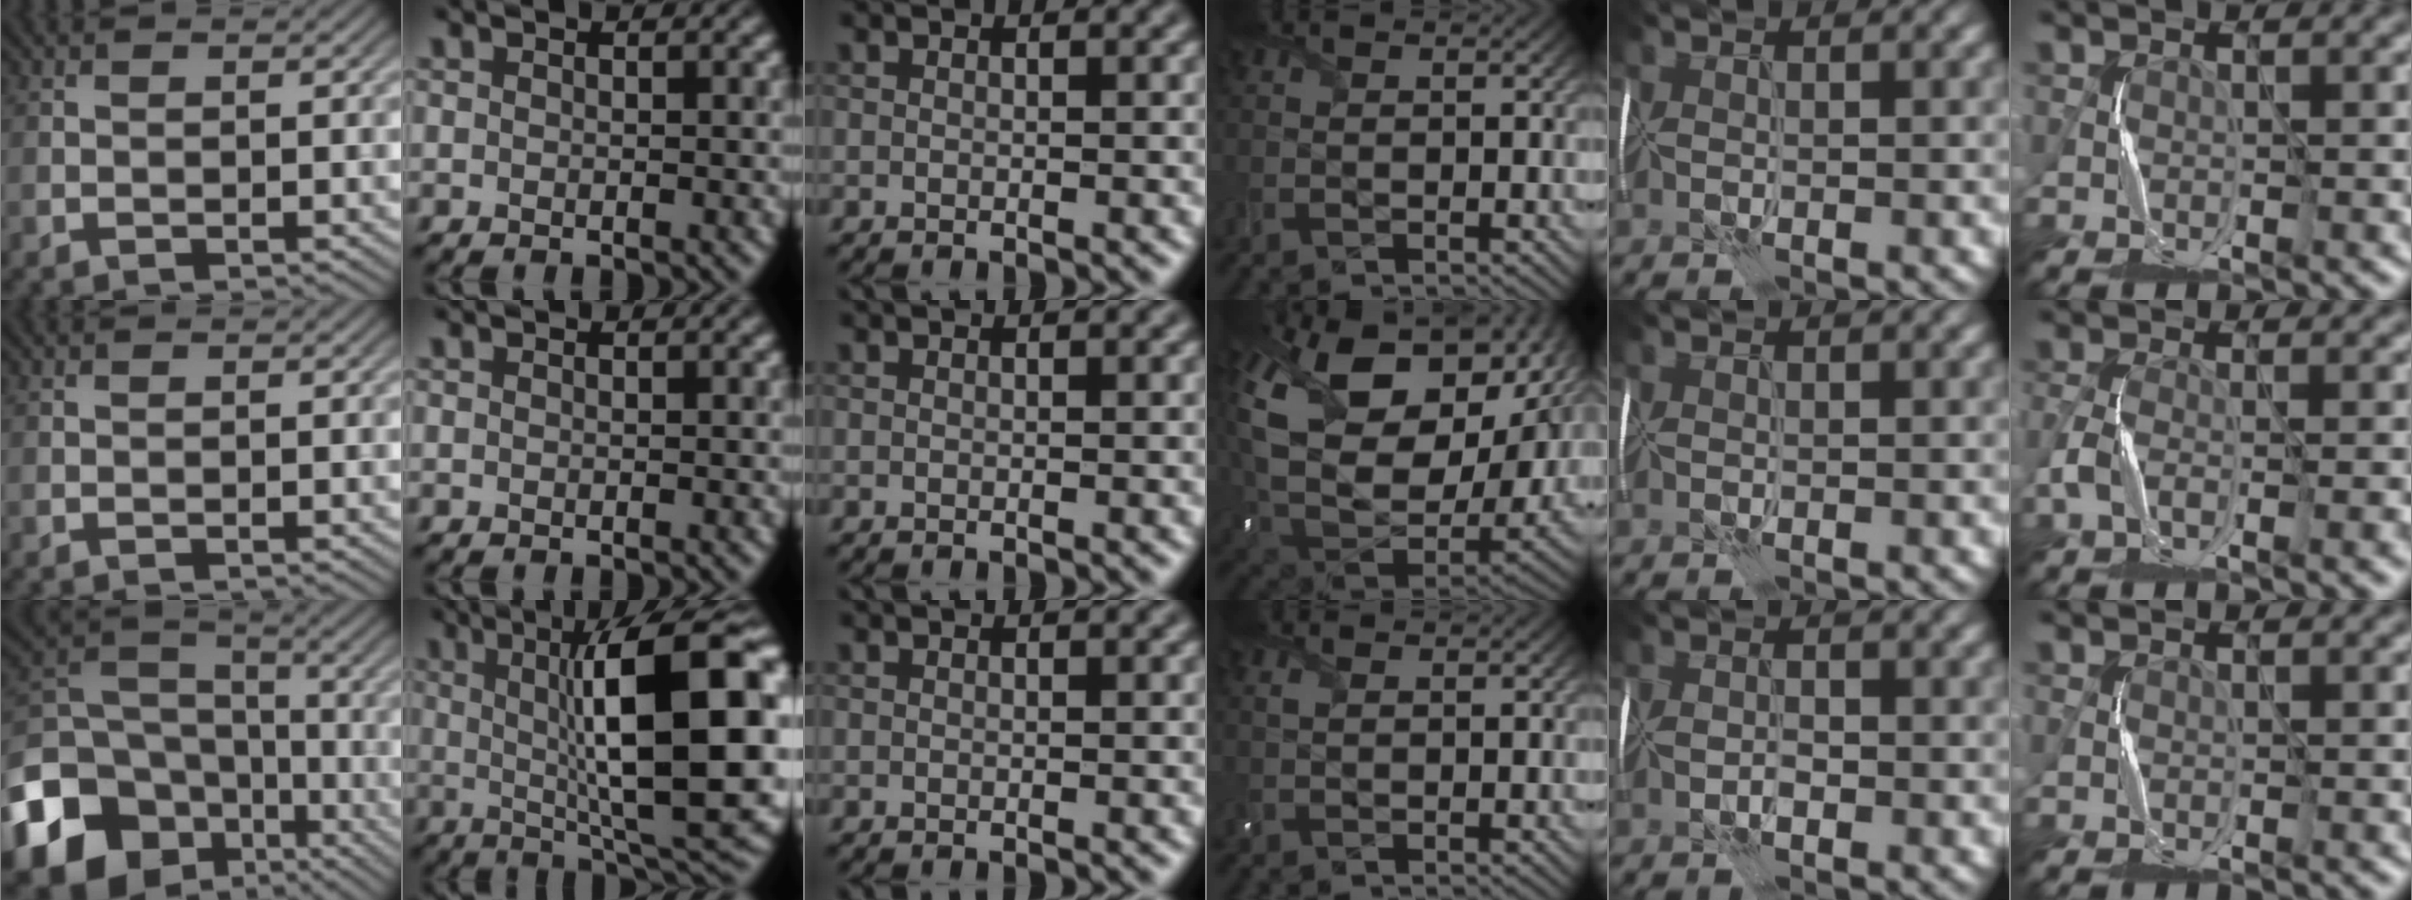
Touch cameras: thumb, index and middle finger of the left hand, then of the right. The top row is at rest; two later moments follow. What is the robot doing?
{"motion": "wrap", "object": "cellophane"}